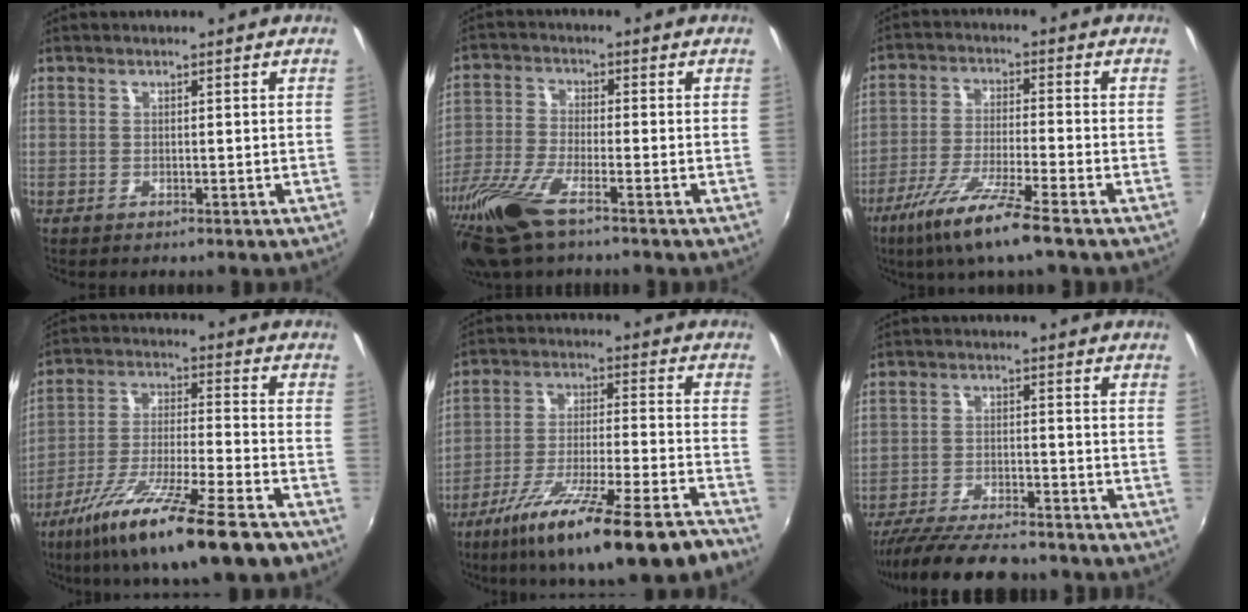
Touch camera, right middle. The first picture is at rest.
{"total": 13.0, "force": [-8.9, 2.8, 9.0], "torque": [-0.208, -0.039, -0.178]}
{"total": 11.3, "force": [-7.3, 0.4, 8.6], "torque": [-0.186, -0.026, -0.137]}
{"total": 19.9, "force": [-13.5, 2.2, 14.4], "torque": [-0.268, -0.054, -0.229]}
{"total": 21.9, "force": [-16.7, 1.2, 14.1], "torque": [-0.247, -0.060, -0.259]}
{"total": 15.2, "force": [-13.2, 3.2, 6.8], "torque": [-0.147, -0.028, -0.212]}